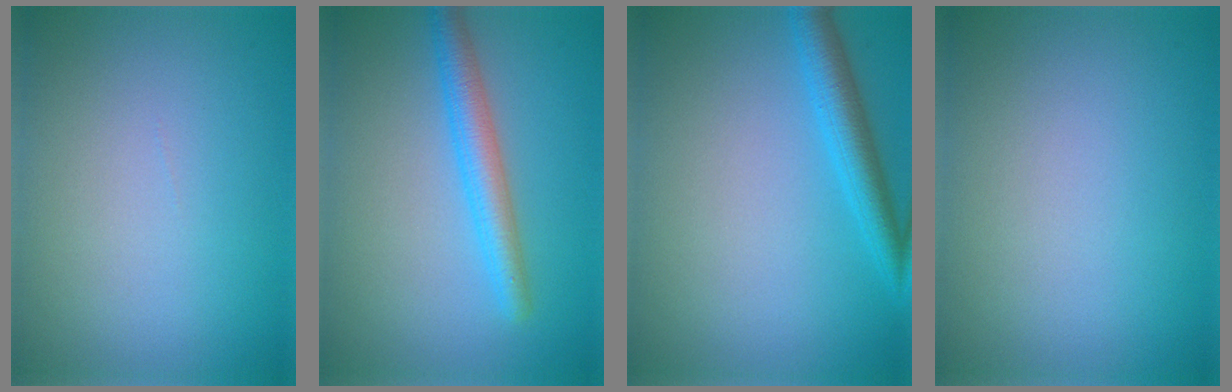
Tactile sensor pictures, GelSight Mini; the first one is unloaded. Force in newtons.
{"total": 3.4, "press": 3.4, "slide": 0.1}
{"total": 3.5, "press": 3.5, "slide": 0.2}
{"total": 0.0}